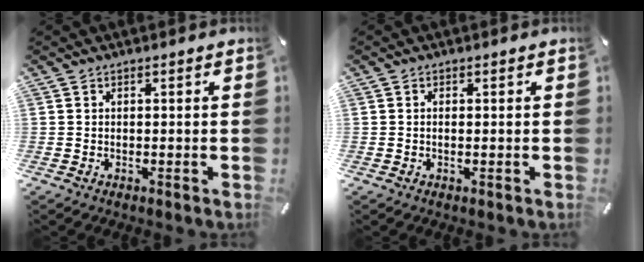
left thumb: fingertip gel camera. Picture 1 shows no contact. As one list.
[{"total": 0.6, "force": [-0.1, 0.2, 0.6], "torque": [-0.012, -0.001, -0.001]}]